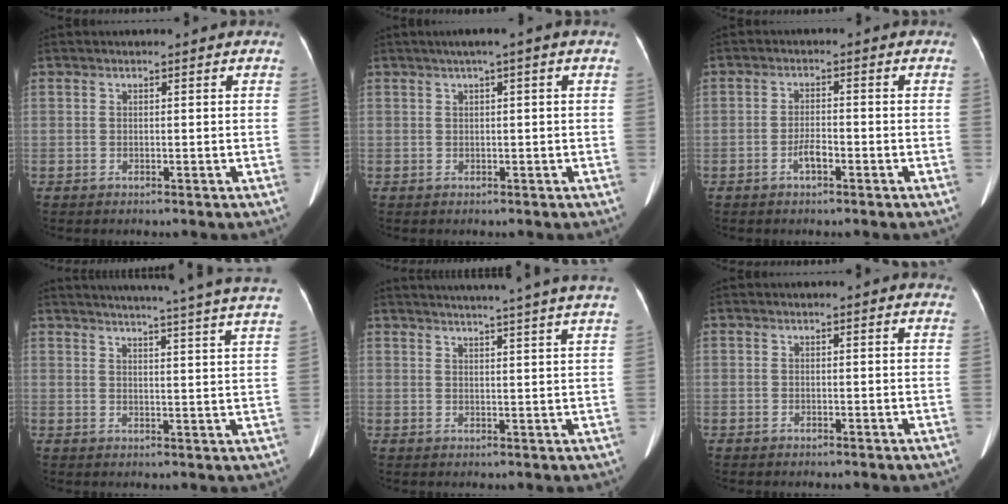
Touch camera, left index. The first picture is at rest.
{"total": 2.0, "force": [0.9, -0.1, 1.8], "torque": [-0.034, 0.018, 0.016]}
{"total": 2.5, "force": [-1.4, 0.8, 1.9], "torque": [-0.035, 0.002, -0.026]}
{"total": 24.5, "force": [22.6, -1.4, 9.4], "torque": [-0.138, -0.061, 0.263]}
{"total": 19.6, "force": [17.8, -1.5, 8.1], "torque": [-0.127, -0.026, 0.217]}
{"total": 1.9, "force": [1.6, 1.1, 0.2], "torque": [0.001, -0.006, -0.005]}